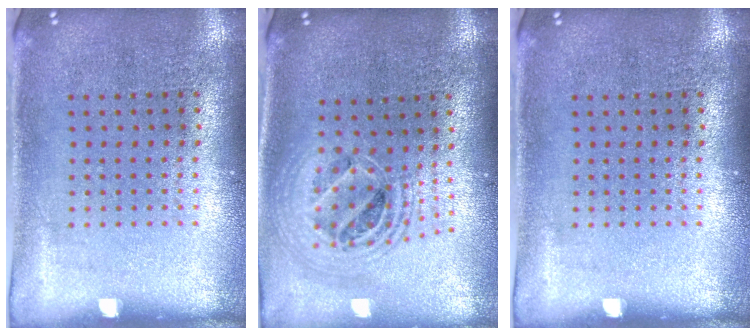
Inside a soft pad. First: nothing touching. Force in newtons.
{"total": 2.1, "press": 1.7, "slide": 1.3}
{"total": 0.0}